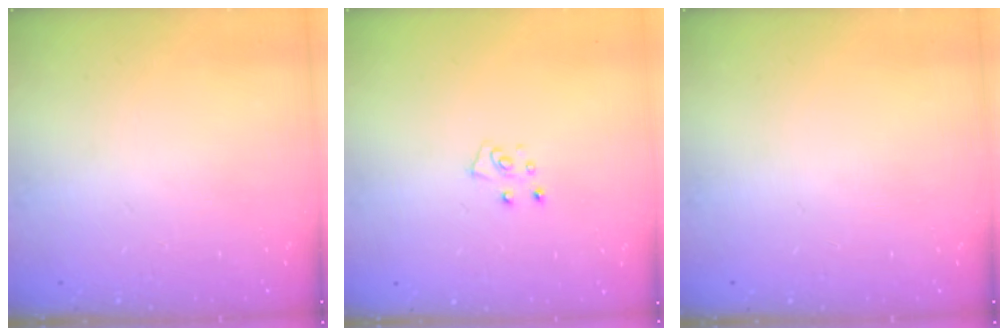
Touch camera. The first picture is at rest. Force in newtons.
{"total": 5.3, "press": 5.3, "slide": 0.5}
{"total": 0.0}